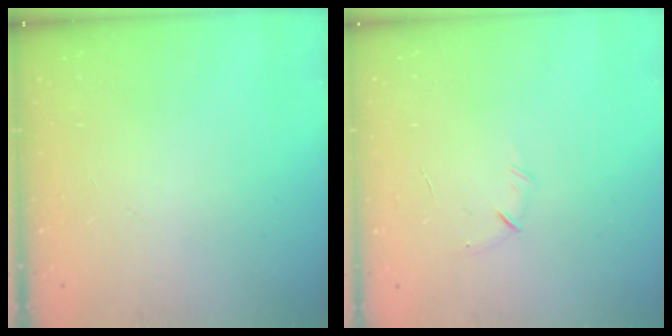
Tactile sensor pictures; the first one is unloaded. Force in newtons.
{"total": 5.6, "press": 5.3, "slide": 1.6}